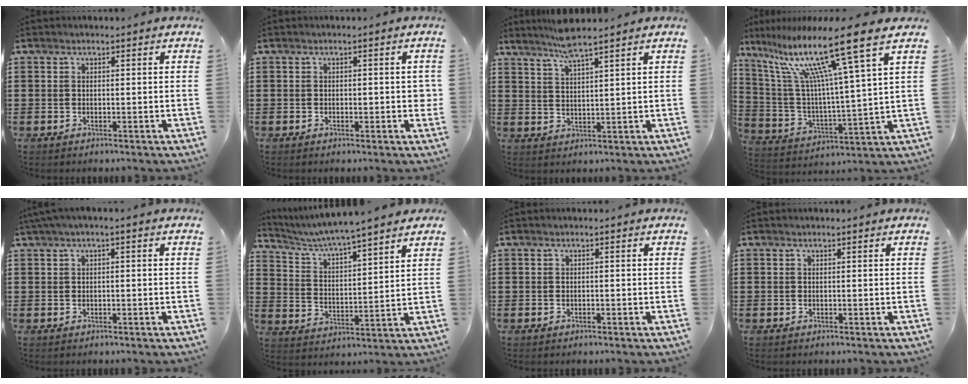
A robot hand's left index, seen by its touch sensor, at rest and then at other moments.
{"total": 1.7, "force": [-0.3, 0.8, 1.5], "torque": [-0.028, 0.004, -0.007]}
{"total": 5.0, "force": [4.2, -0.3, 2.7], "torque": [-0.065, -0.008, 0.073]}
{"total": 15.5, "force": [10.4, 0.9, 11.5], "torque": [-0.240, -0.060, 0.161]}
{"total": 1.4, "force": [-0.5, 0.1, 1.3], "torque": [-0.018, -0.005, -0.008]}
{"total": 4.8, "force": [4.5, -0.8, 1.5], "torque": [-0.050, -0.034, 0.071]}
{"total": 0.5, "force": [-0.4, 0.1, 0.3], "torque": [-0.008, -0.003, -0.008]}
{"total": 0.0}